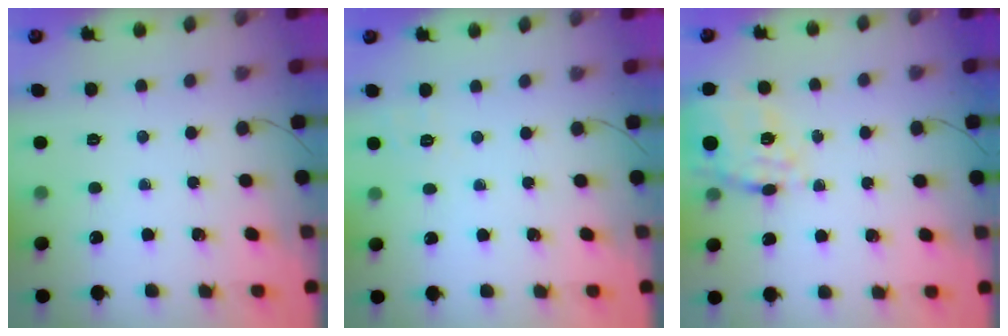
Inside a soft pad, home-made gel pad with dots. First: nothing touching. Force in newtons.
{"total": 1.9, "press": 0.7, "slide": 1.7}
{"total": 12.3, "press": 11.9, "slide": 3.0}